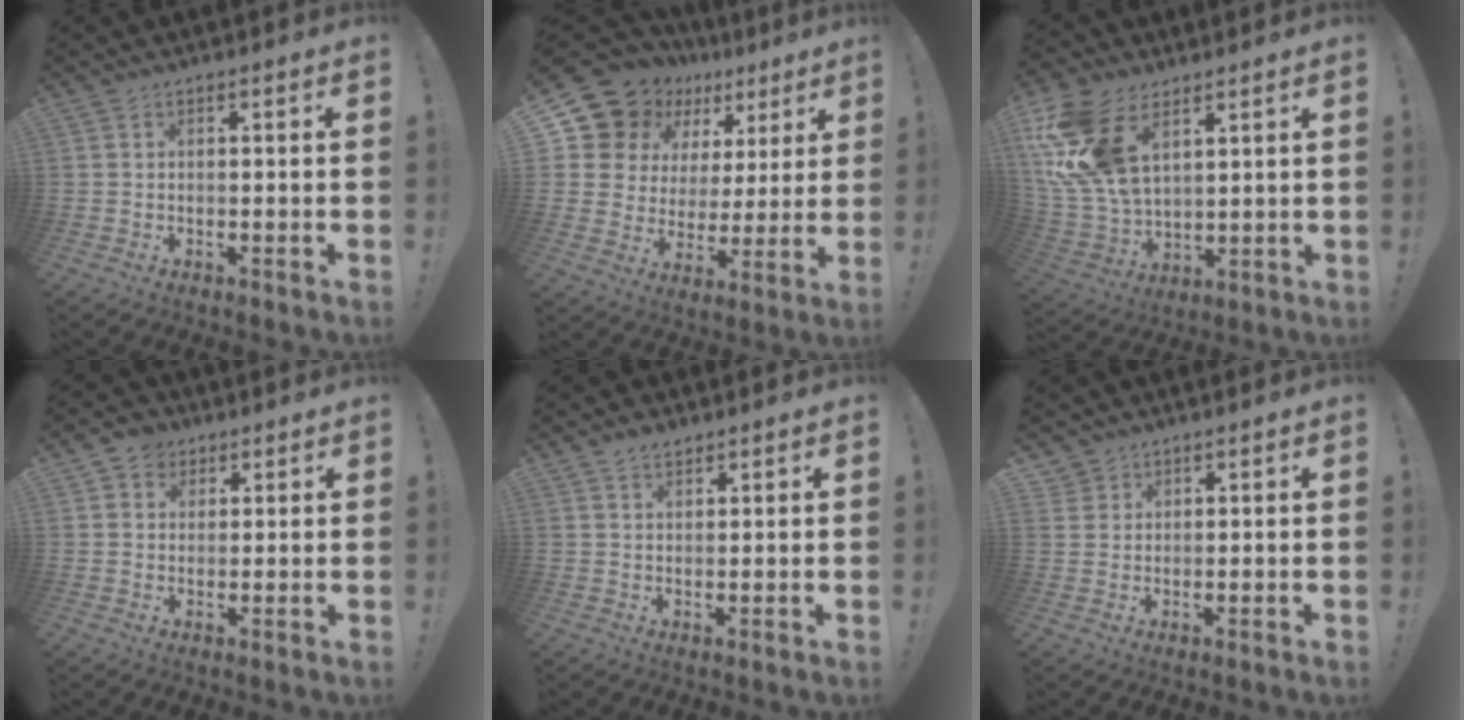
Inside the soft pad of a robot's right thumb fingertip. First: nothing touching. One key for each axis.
{"total": 15.2, "fx": 11.3, "fy": 9.0, "fz": 4.8, "tx": -0.099, "ty": -0.081, "tz": 0.223}
{"total": 18.6, "fx": 8.2, "fy": 11.4, "fz": 12.1, "tx": -0.262, "ty": -0.033, "tz": 0.160}
{"total": 4.4, "fx": 1.9, "fy": 3.9, "fz": 1.0, "tx": -0.010, "ty": -0.006, "tz": 0.035}
{"total": 2.5, "fx": 2.1, "fy": 1.2, "fz": 0.5, "tx": -0.001, "ty": -0.013, "tz": 0.037}
{"total": 2.3, "fx": 1.7, "fy": 1.6, "fz": 0.1, "tx": -0.001, "ty": -0.012, "tz": 0.030}